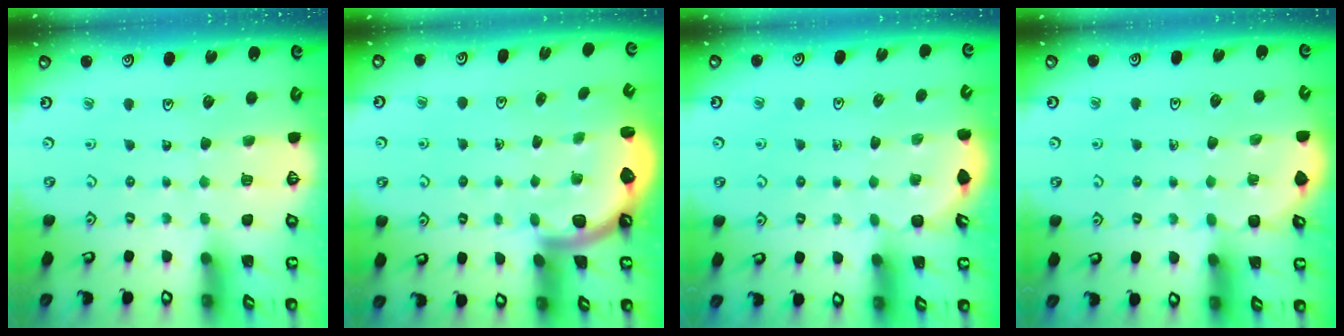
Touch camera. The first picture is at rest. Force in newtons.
{"total": 2.4, "press": 2.4, "slide": 0.3}
{"total": 2.2, "press": 1.2, "slide": 1.9}
{"total": 2.6, "press": 2.6, "slide": 0.3}